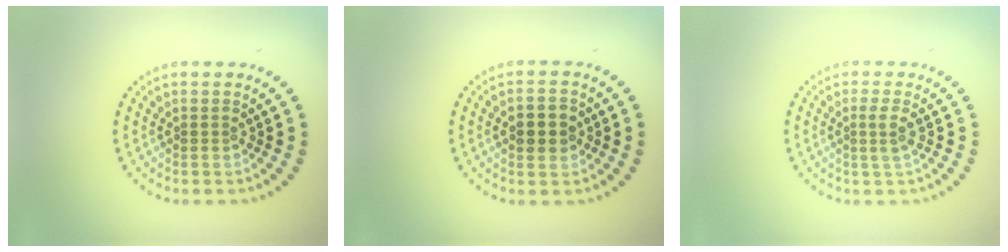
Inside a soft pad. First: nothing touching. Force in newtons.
{"total": 2.7, "press": 2.7, "slide": 0.2}
{"total": 1.7, "press": 1.3, "slide": 1.0}